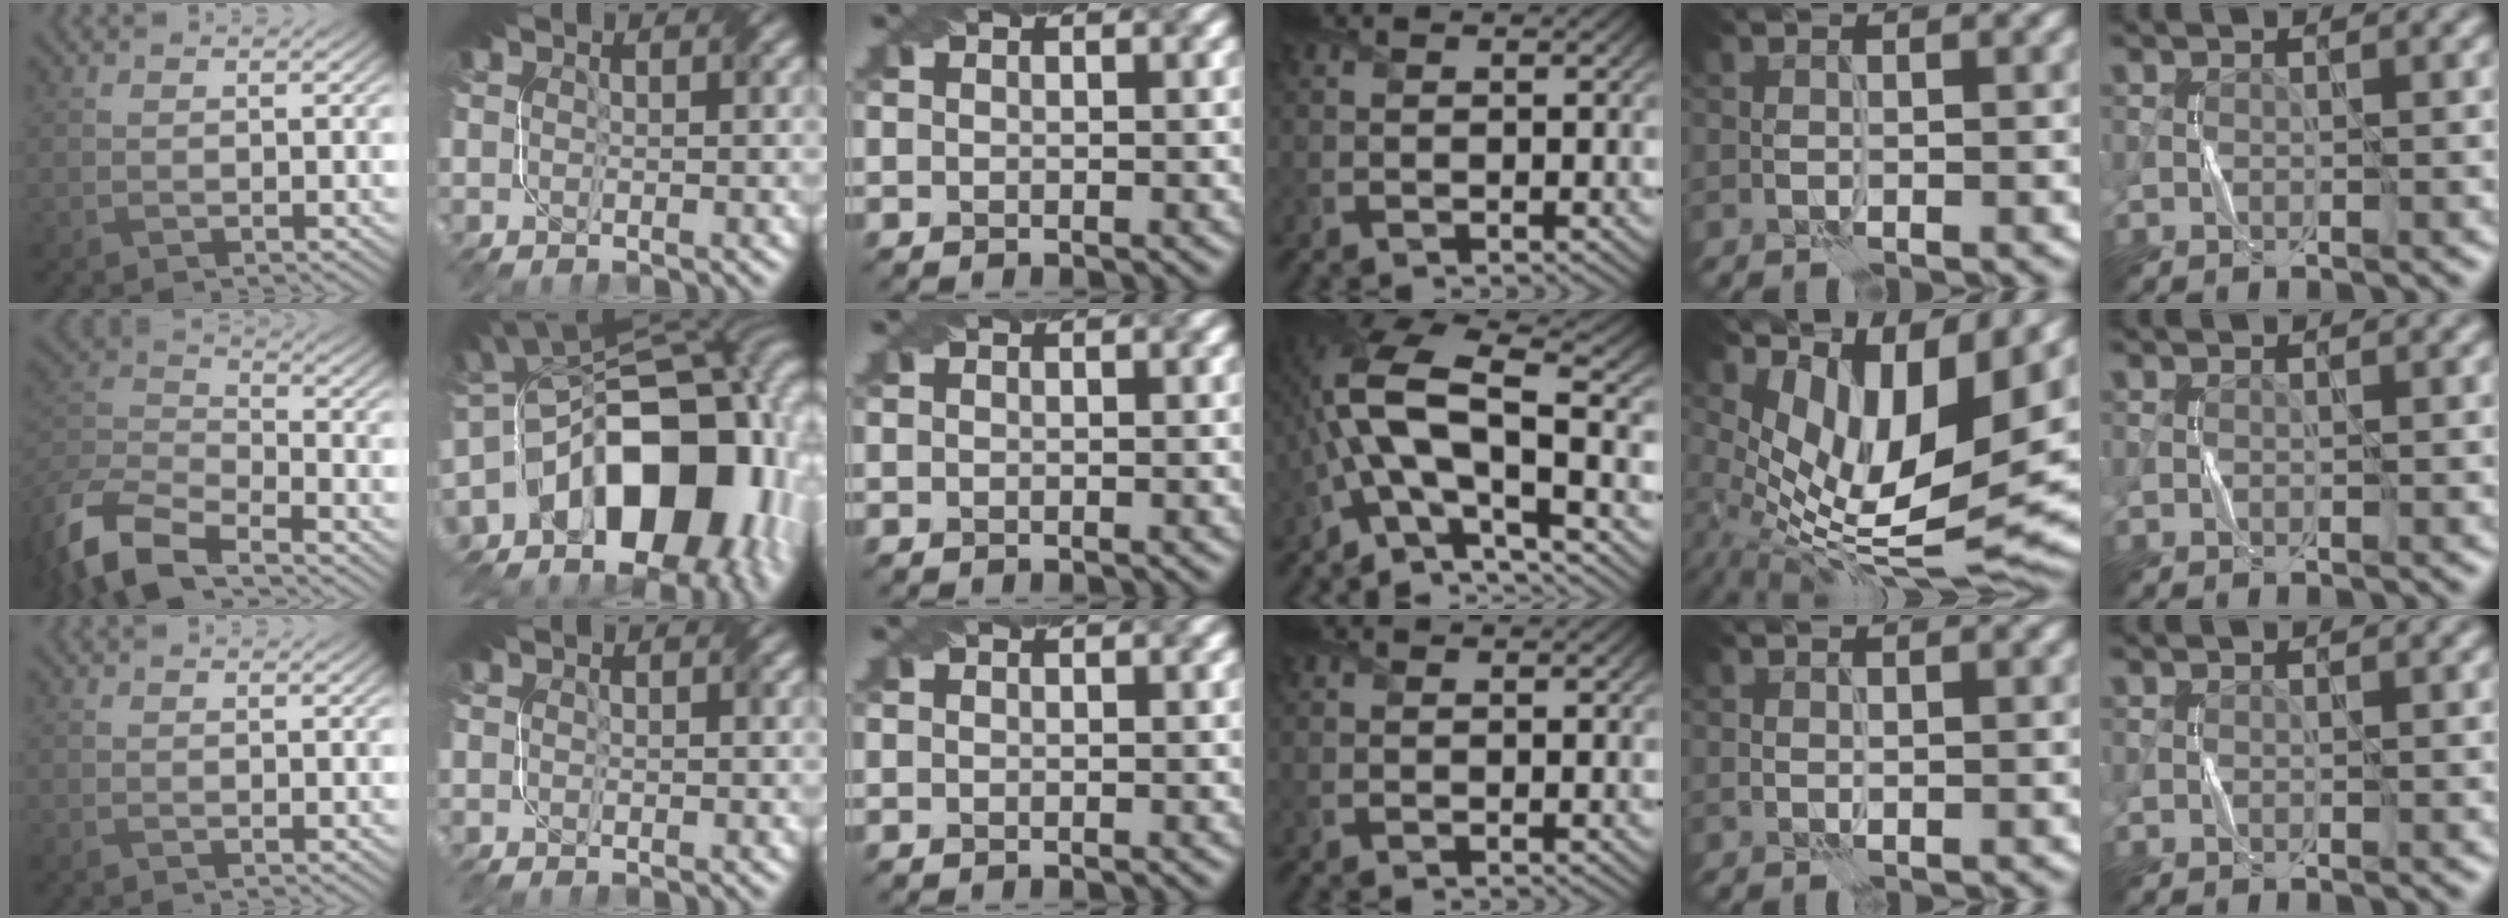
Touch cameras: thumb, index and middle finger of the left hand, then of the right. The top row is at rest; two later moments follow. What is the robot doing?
{"motion": "fold", "object": "napkin"}